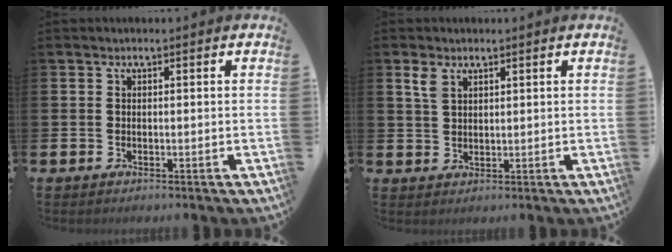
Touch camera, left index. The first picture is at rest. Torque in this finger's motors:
{"motor_torque": [0.16, -0.12, -0.16, -0.08]}